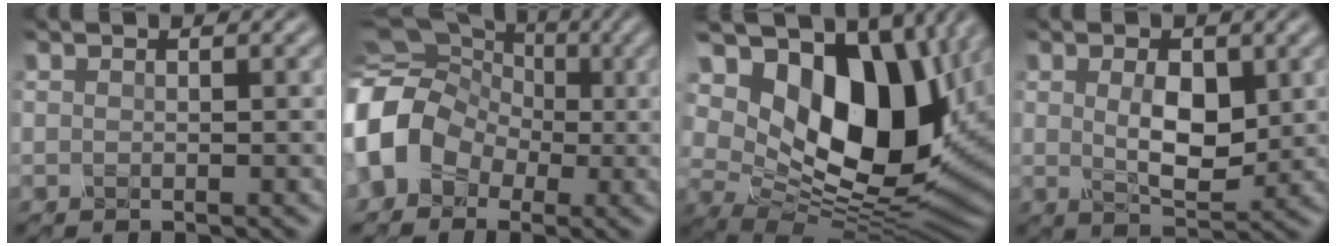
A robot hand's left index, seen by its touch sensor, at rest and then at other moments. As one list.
[{"total": 11.7, "force": [-2.2, 10.0, 5.7], "torque": [-0.109, -0.014, -0.074]}, {"total": 17.2, "force": [5.6, 10.6, 12.3], "torque": [-0.208, -0.002, 0.105]}, {"total": 4.2, "force": [0.3, 2.3, 3.5], "torque": [-0.064, -0.009, 0.014]}]